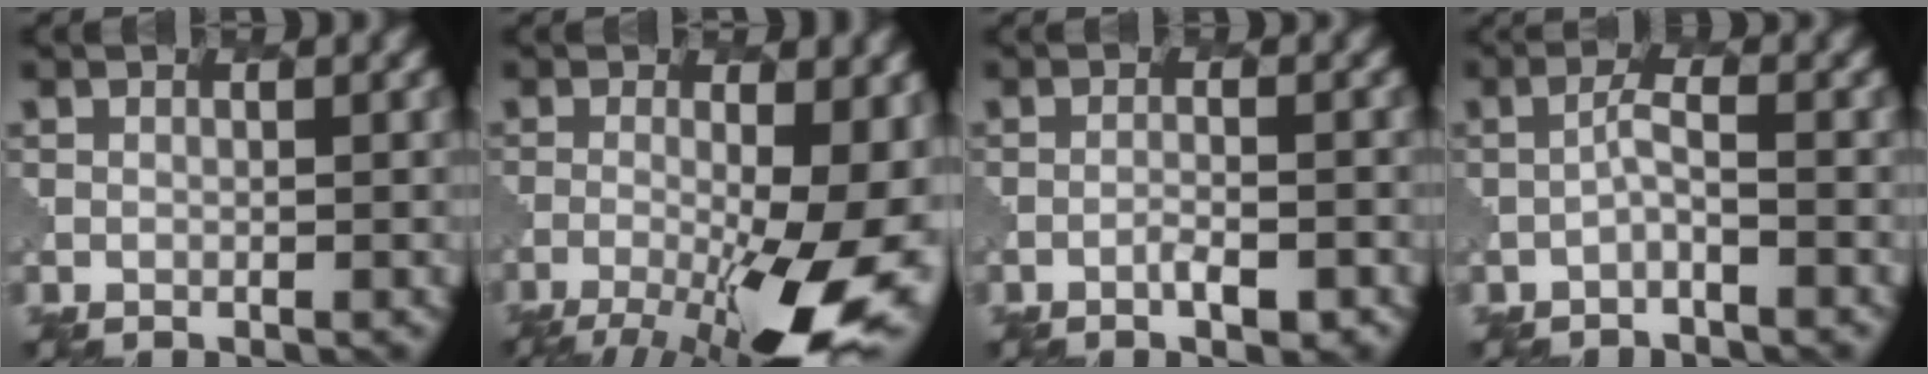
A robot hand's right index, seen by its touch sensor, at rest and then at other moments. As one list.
[{"total": 12.9, "force": [-4.6, 3.9, 11.4], "torque": [-0.177, -0.021, -0.064]}, {"total": 1.9, "force": [-1.0, 0.4, 1.5], "torque": [-0.026, 0.003, -0.017]}, {"total": 1.2, "force": [-0.5, 0.1, 1.1], "torque": [-0.023, 0.008, -0.011]}]